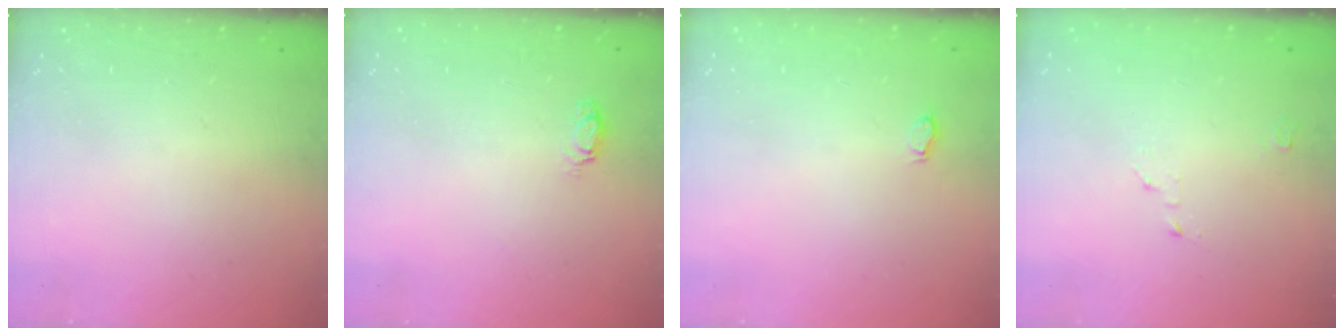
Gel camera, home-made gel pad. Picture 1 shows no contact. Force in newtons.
{"total": 3.5, "press": 3.5, "slide": 0.3}
{"total": 2.9, "press": 2.7, "slide": 1.2}
{"total": 2.1, "press": 2.1, "slide": 0.2}